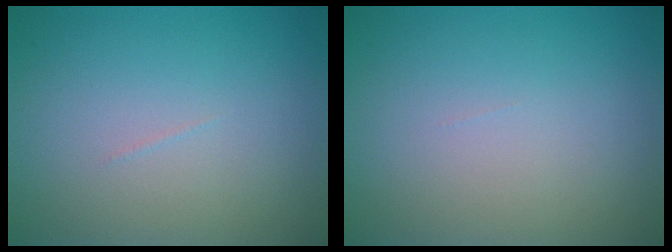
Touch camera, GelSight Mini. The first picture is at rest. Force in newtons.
{"total": 0.0}